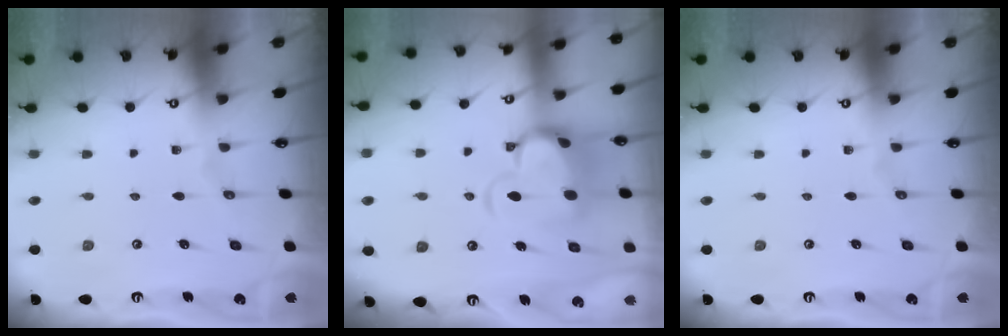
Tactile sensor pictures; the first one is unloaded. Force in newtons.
{"total": 8.9, "press": 8.7, "slide": 1.8}
{"total": 0.0}